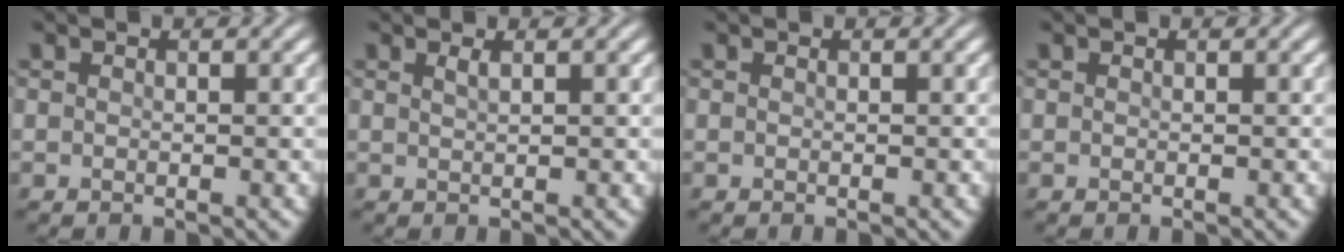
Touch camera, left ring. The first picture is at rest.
{"total": 0.8, "force": [0.5, 0.3, 0.6], "torque": [-0.006, 0.001, 0.008]}
{"total": 0.0}
{"total": 0.0}